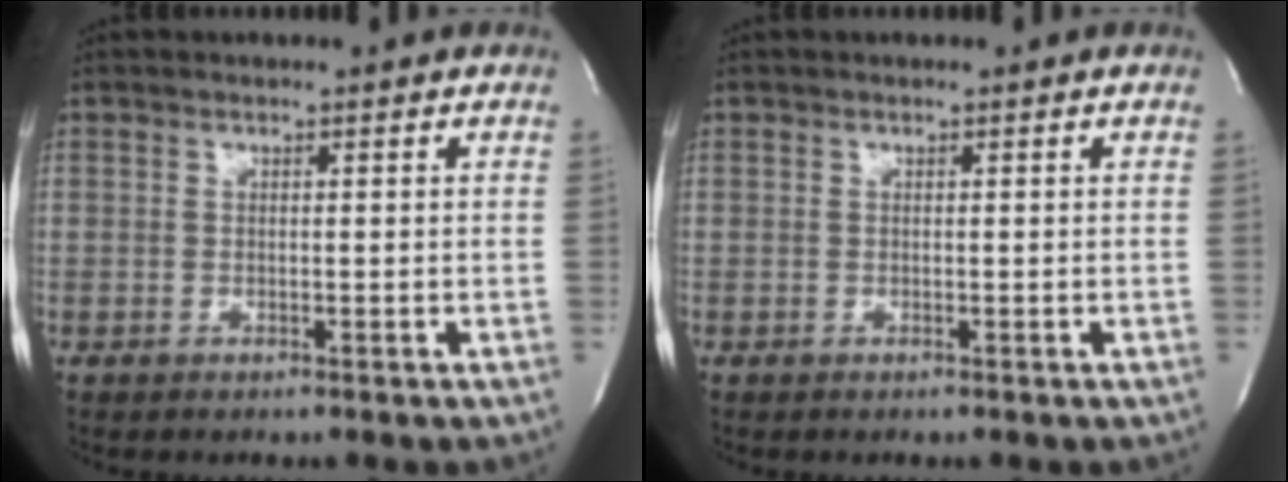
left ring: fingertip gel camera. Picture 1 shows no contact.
{"total": 0.0}